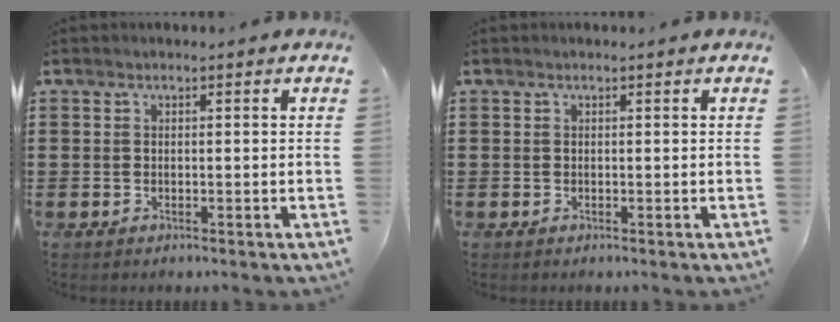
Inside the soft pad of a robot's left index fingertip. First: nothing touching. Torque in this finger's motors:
{"motor_torque": [0.00, 0.00, 0.00, 0.00]}